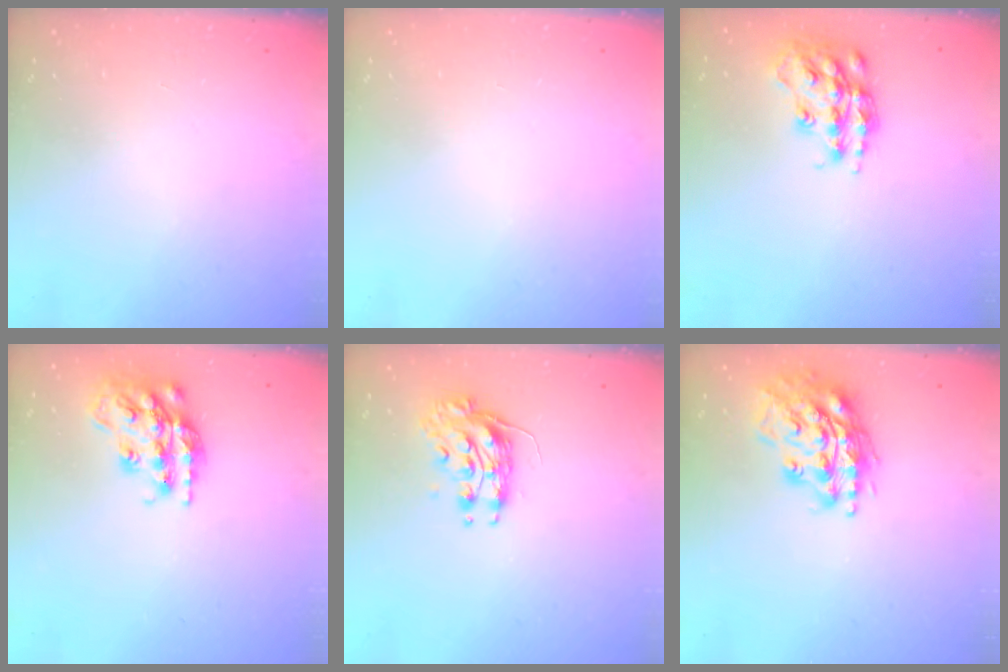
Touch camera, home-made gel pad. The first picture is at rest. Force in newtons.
{"total": 0.0}
{"total": 15.9, "press": 15.8, "slide": 1.0}
{"total": 17.8, "press": 17.7, "slide": 1.3}
{"total": 8.3, "press": 8.3, "slide": 0.2}
{"total": 18.0, "press": 17.8, "slide": 2.5}